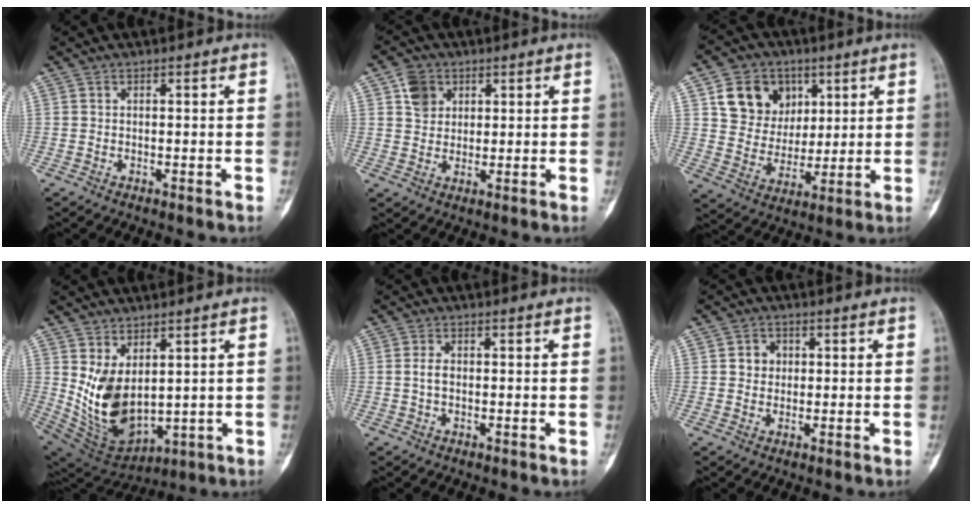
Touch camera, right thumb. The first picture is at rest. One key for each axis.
{"total": 5.2, "fx": 2.2, "fy": 4.2, "fz": 2.0, "tx": -0.014, "ty": -0.006, "tz": 0.040}
{"total": 13.0, "fx": 5.3, "fy": 10.7, "fz": 5.1, "tx": -0.047, "ty": -0.016, "tz": 0.098}
{"total": 12.7, "fx": 2.5, "fy": 7.5, "fz": 9.9, "tx": -0.163, "ty": -0.028, "tz": 0.080}
{"total": 2.2, "fx": -0.1, "fy": 1.3, "fz": 1.8, "tx": -0.035, "ty": 0.005, "tz": -0.004}
{"total": 3.4, "fx": 0.6, "fy": 3.1, "fz": 1.4, "tx": -0.003, "ty": 0.003, "tz": 0.006}